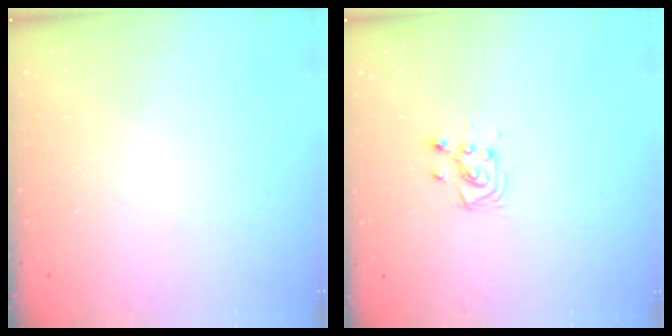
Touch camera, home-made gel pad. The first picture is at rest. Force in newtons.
{"total": 4.3, "press": 4.2, "slide": 0.5}